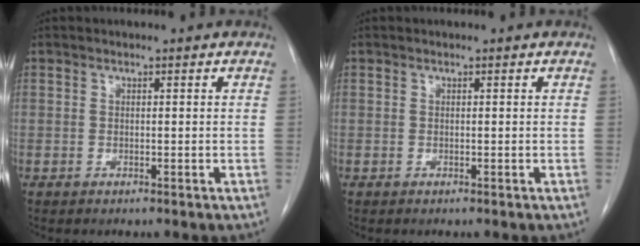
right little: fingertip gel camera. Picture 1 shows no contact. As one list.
[{"total": 0.0}]